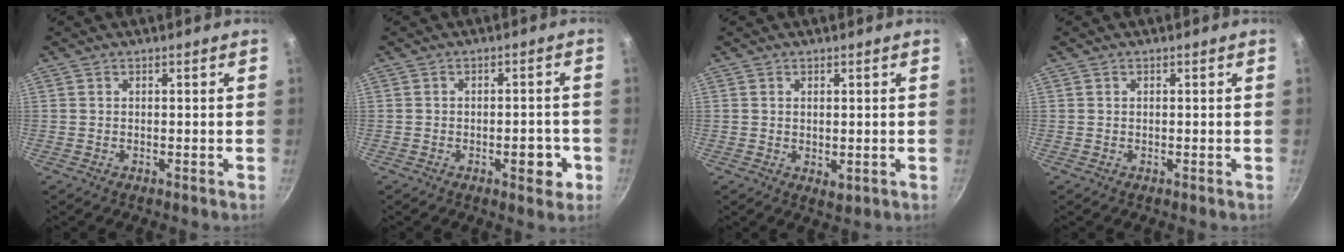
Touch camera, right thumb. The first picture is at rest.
{"total": 5.3, "force": [-2.0, 2.5, 4.2], "torque": [-0.033, 0.017, -0.023]}
{"total": 2.0, "force": [0.2, 1.2, 1.6], "torque": [-0.024, -0.007, 0.005]}
{"total": 0.0}